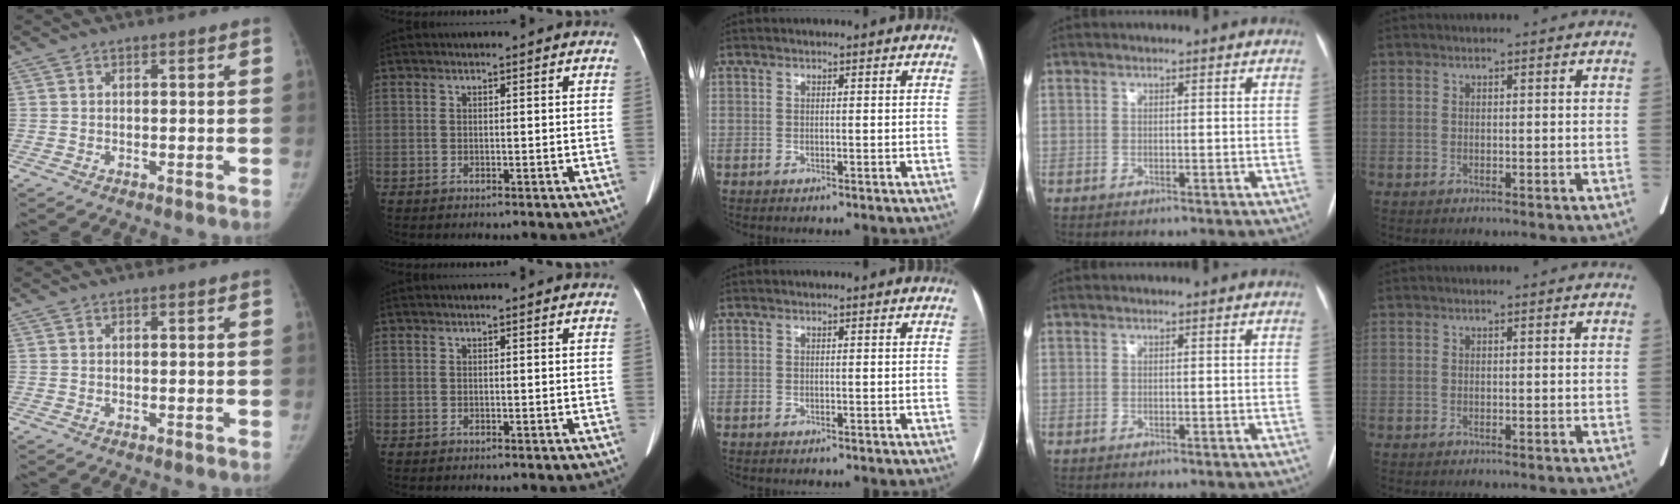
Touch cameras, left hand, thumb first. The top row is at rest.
{}